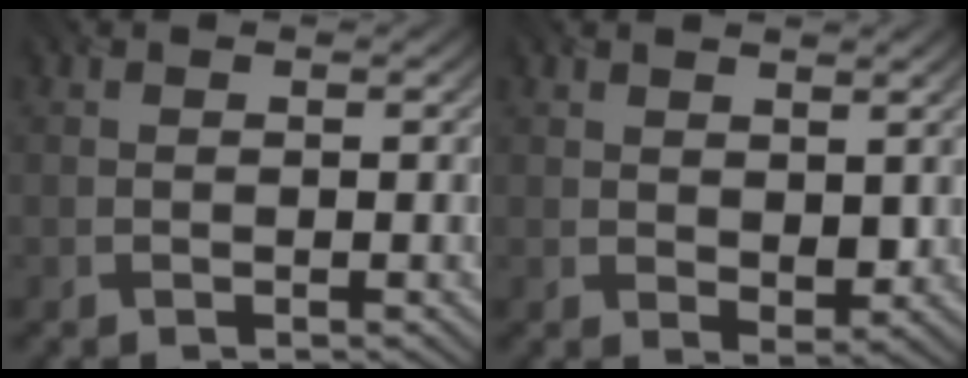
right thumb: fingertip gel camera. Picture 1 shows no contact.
{"total": 2.7, "force": [1.3, 1.6, 1.7], "torque": [-0.035, -0.008, 0.029]}